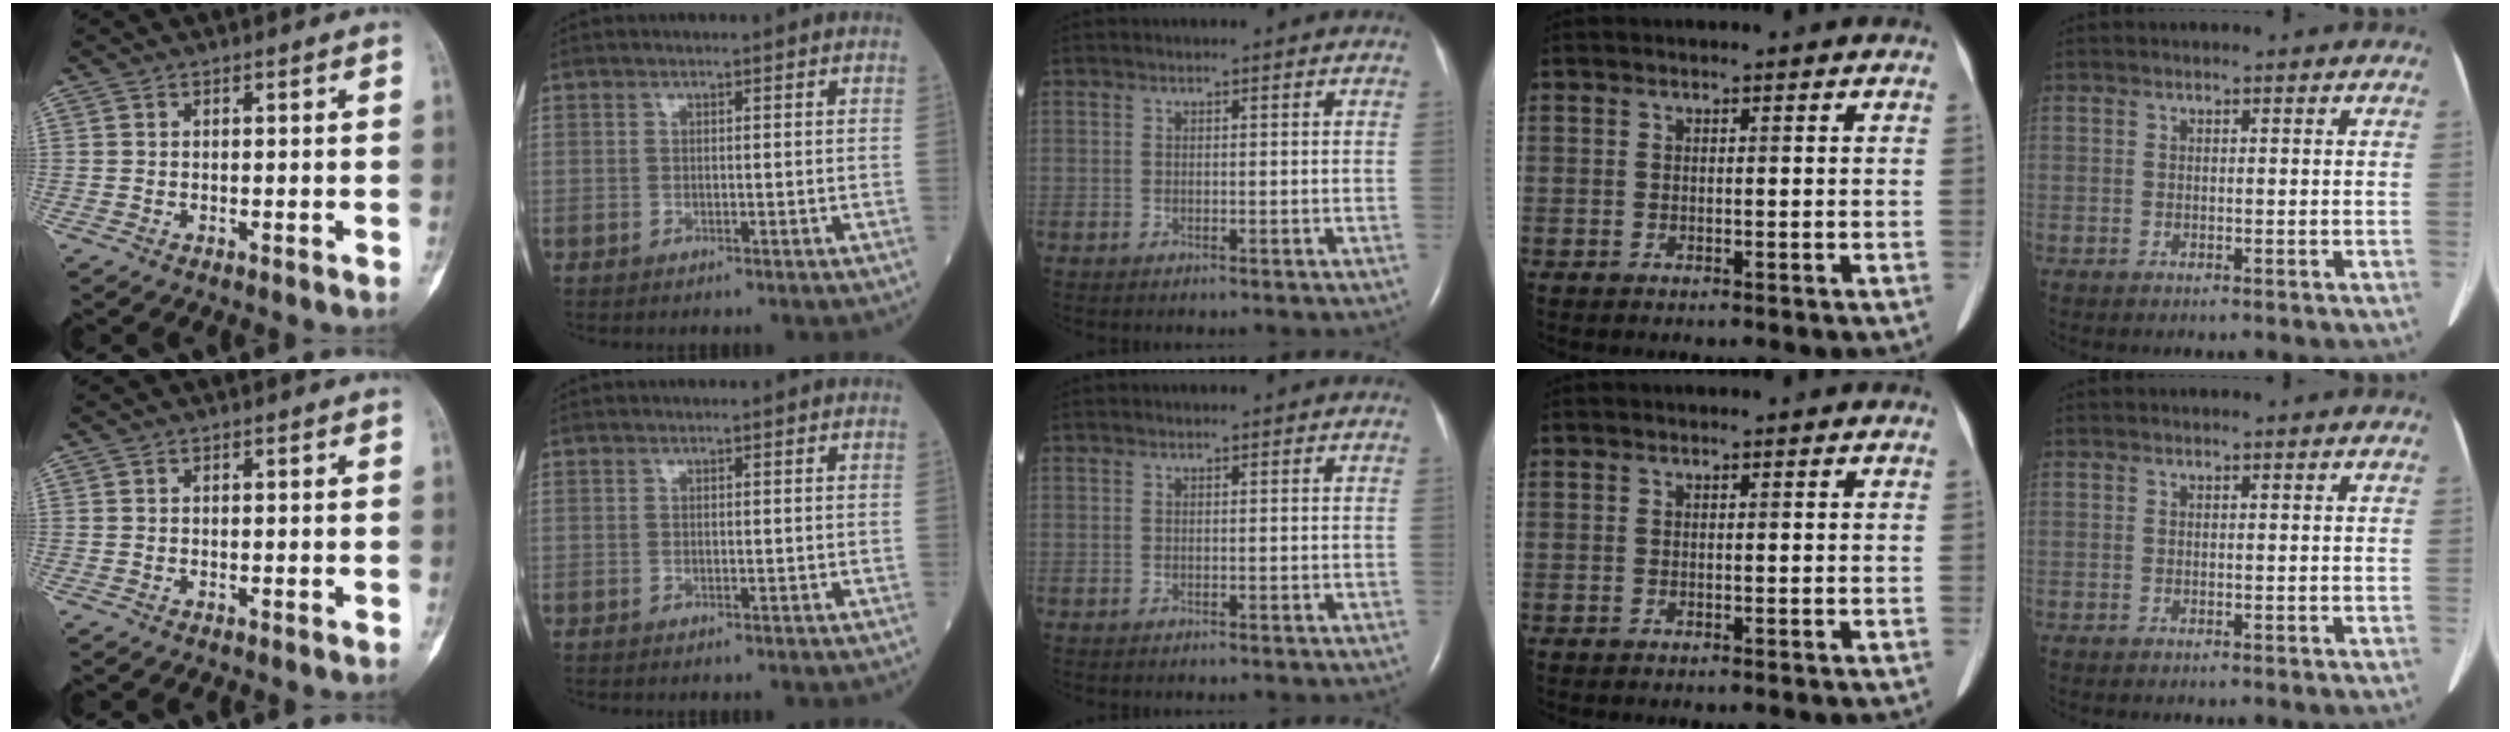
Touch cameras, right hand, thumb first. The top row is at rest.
{}